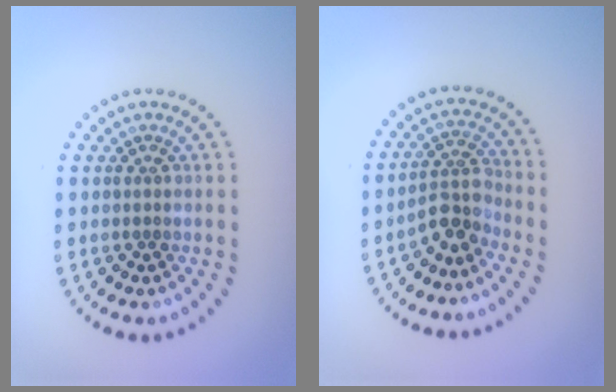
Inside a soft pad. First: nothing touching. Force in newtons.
{"total": 2.9, "press": 2.4, "slide": 1.6}